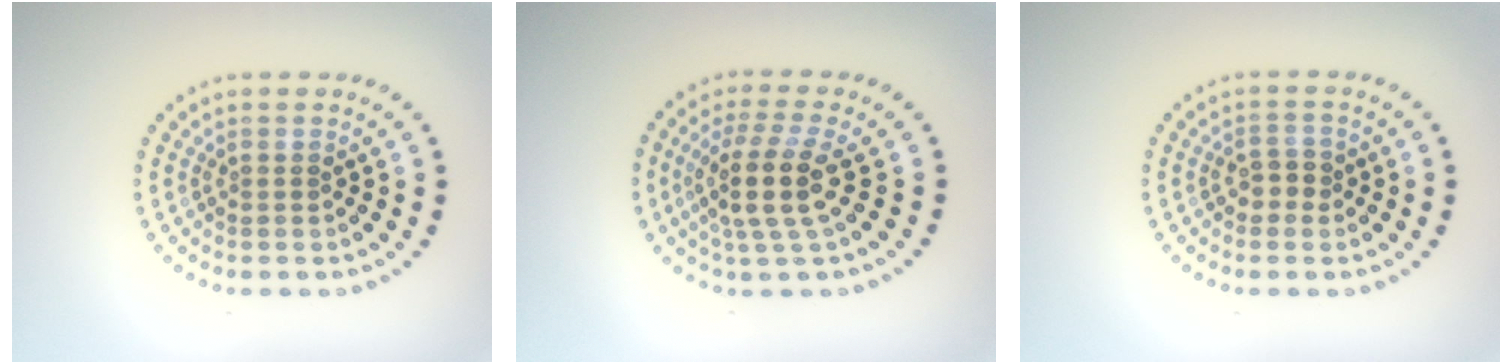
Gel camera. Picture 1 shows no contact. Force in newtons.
{"total": 4.3, "press": 3.5, "slide": 2.4}
{"total": 1.9, "press": 1.8, "slide": 0.6}